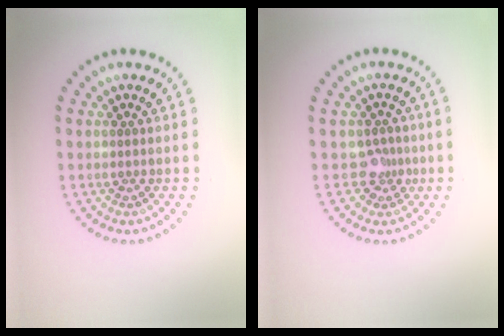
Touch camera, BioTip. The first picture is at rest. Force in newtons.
{"total": 2.0, "press": 1.5, "slide": 1.3}